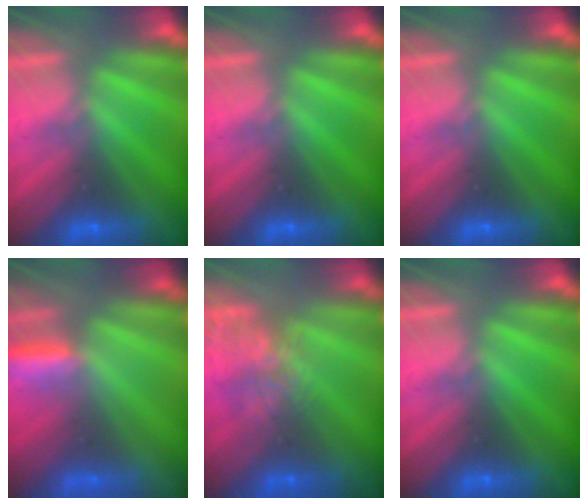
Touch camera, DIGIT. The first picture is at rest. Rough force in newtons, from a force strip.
{"total": 0.0}
{"total": 0.0}
{"total": 2.7}
{"total": 4.9}
{"total": 0.0}